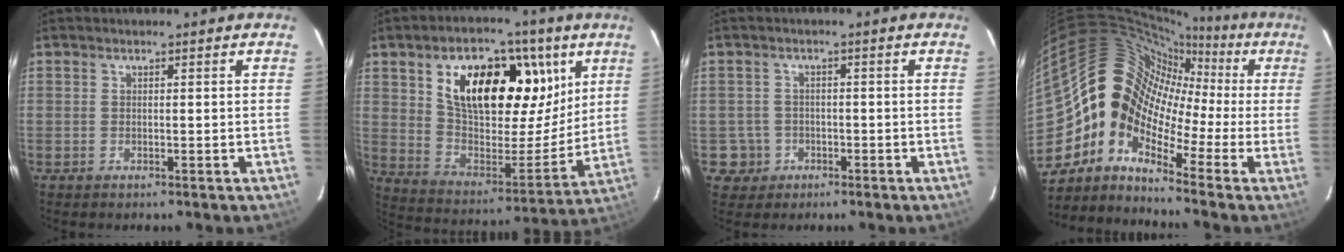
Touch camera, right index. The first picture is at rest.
{"total": 24.0, "force": [10.4, 12.7, 17.5], "torque": [-0.289, 0.017, 0.183]}
{"total": 4.5, "force": [-1.4, 4.2, -0.1], "torque": [-0.003, 0.023, -0.019]}
{"total": 15.6, "force": [-2.4, 12.3, 9.3], "torque": [-0.152, 0.024, -0.078]}